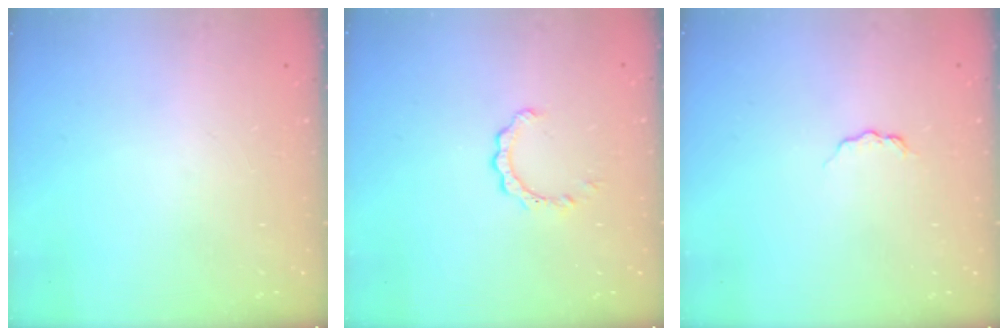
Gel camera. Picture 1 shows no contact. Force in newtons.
{"total": 2.4, "press": 2.4, "slide": 0.3}
{"total": 3.7, "press": 3.6, "slide": 0.4}